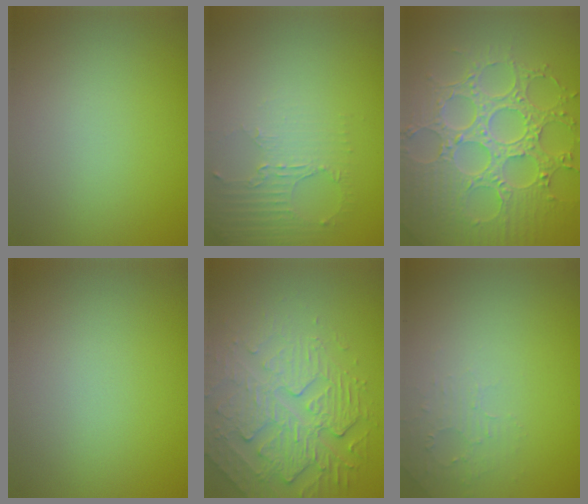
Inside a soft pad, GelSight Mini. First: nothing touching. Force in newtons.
{"total": 2.5, "press": 1.7, "slide": 1.8}
{"total": 8.9, "press": 6.4, "slide": 6.2}
{"total": 0.0}
{"total": 4.5, "press": 4.1, "slide": 1.8}
{"total": 1.6, "press": 1.6, "slide": 0.4}